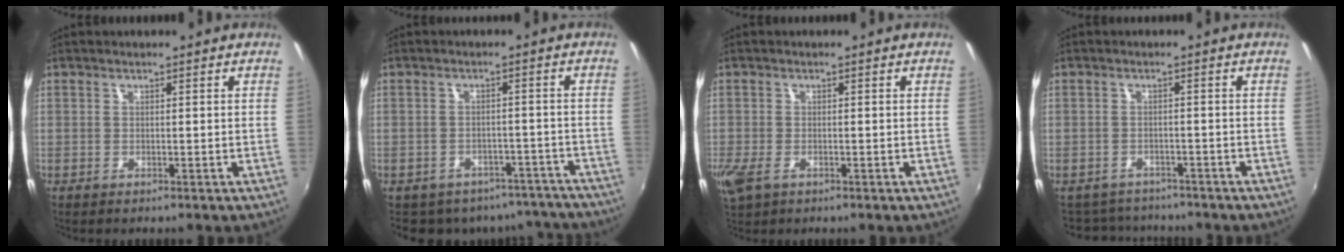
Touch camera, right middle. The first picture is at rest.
{"total": 13.5, "force": [-11.5, 6.6, 2.8], "torque": [-0.063, 0.021, -0.127]}
{"total": 4.6, "force": [-2.4, 2.5, 3.1], "torque": [-0.073, -0.016, -0.044]}
{"total": 7.3, "force": [-6.6, 2.9, 1.1], "torque": [-0.036, 0.005, -0.099]}